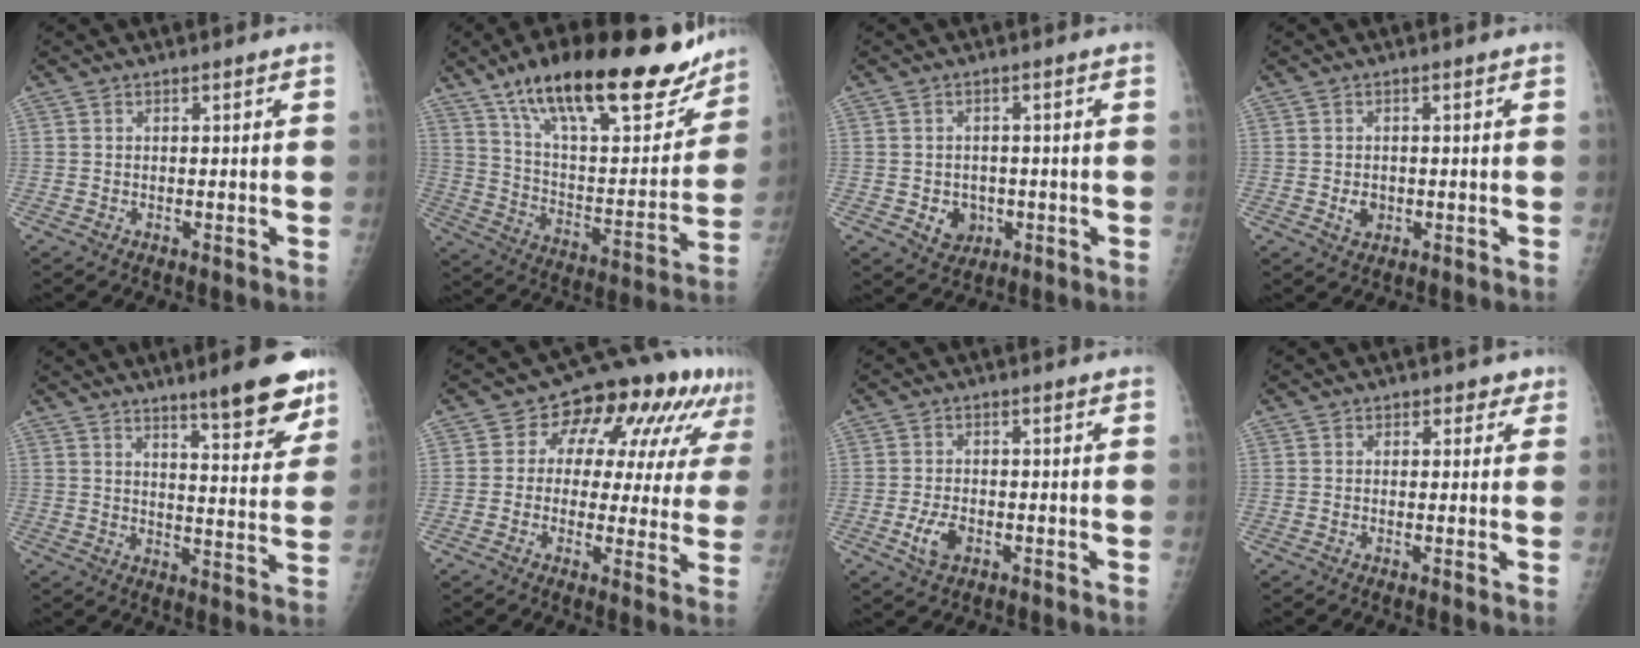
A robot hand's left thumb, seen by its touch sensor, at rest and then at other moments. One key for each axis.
{"total": 30.6, "fx": 20.9, "fy": 10.4, "fz": 19.7, "tx": -0.269, "ty": -0.054, "tz": 0.330}
{"total": 4.5, "fx": -1.1, "fy": 3.9, "fz": 2.0, "tx": -0.009, "ty": 0.005, "tz": -0.006}
{"total": 2.4, "fx": -0.4, "fy": 2.0, "fz": 1.3, "tx": -0.012, "ty": 0.001, "tz": -0.001}
{"total": 13.1, "fx": 9.1, "fy": 2.4, "fz": 9.2, "tx": -0.092, "ty": -0.056, "tz": 0.128}
{"total": 16.5, "fx": 6.4, "fy": 9.6, "fz": 11.7, "tx": -0.104, "ty": 0.019, "tz": 0.076}
{"total": 4.2, "fx": -1.6, "fy": 2.5, "fz": 3.0, "tx": -0.060, "ty": 0.004, "tz": -0.026}
{"total": 2.5, "fx": 1.2, "fy": 1.9, "fz": 1.0, "tx": 0.017, "ty": -0.001, "tz": 0.009}